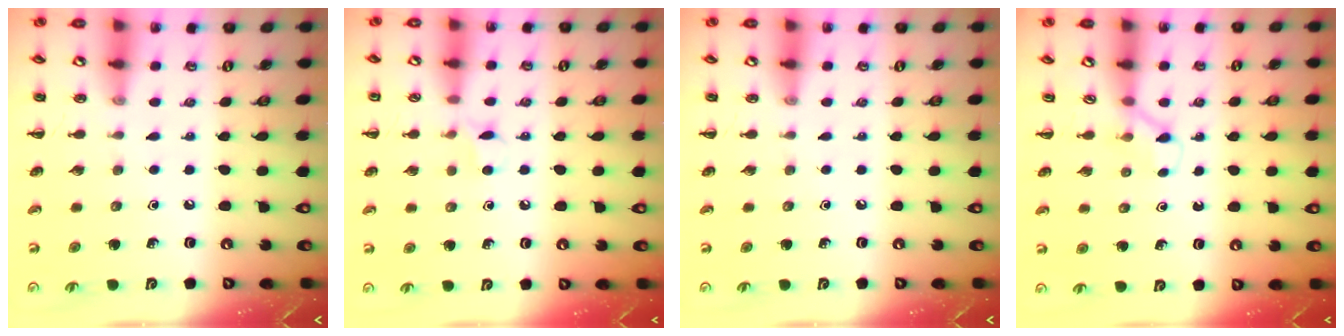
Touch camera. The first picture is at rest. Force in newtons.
{"total": 3.6, "press": 3.5, "slide": 1.1}
{"total": 0.0}
{"total": 2.8, "press": 2.6, "slide": 1.0}